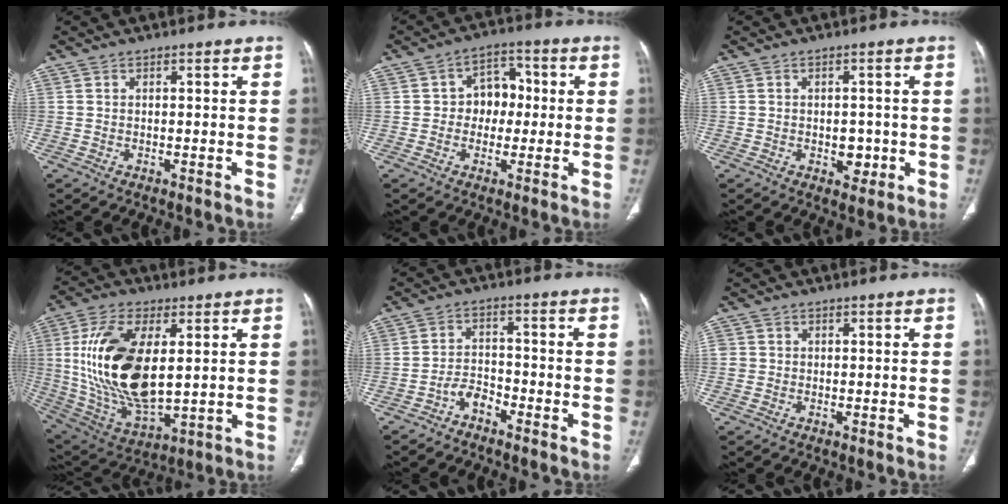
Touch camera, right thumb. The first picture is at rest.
{"total": 7.5, "force": [0.1, 6.0, 4.5], "torque": [-0.026, 0.020, -0.006]}
{"total": 3.7, "force": [-0.8, 2.6, 2.4], "torque": [-0.014, 0.003, -0.004]}
{"total": 21.0, "force": [3.2, 10.3, 18.0], "torque": [-0.355, -0.021, 0.070]}
{"total": 3.7, "force": [-2.8, 1.8, 1.6], "torque": [-0.026, 0.026, -0.054]}
{"total": 1.3, "force": [0.0, 1.3, 0.2], "torque": [0.005, 0.004, 0.000]}